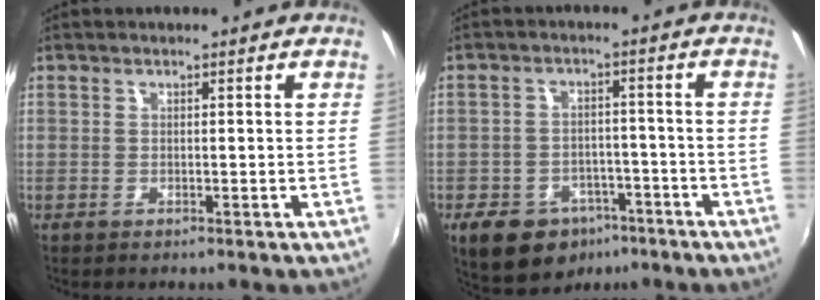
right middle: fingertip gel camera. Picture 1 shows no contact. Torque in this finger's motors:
{"motor_torque": [0.72, -0.83, 0.11, 0.04]}